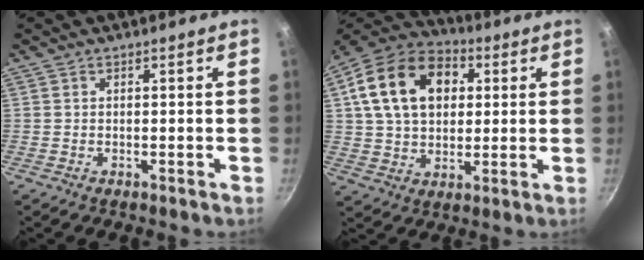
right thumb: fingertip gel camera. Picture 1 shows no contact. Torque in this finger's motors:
{"motor_torque": [-1.00, 2.39, 0.89, -0.16, 0.19]}